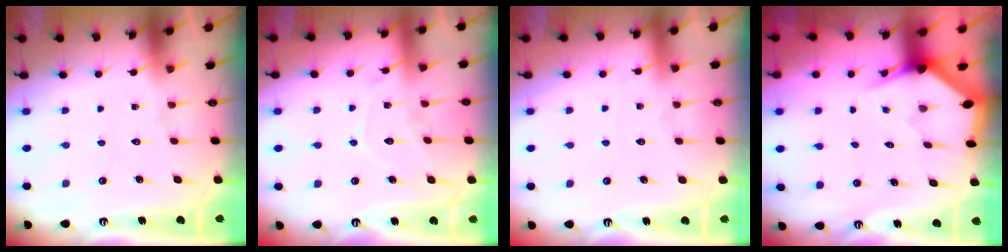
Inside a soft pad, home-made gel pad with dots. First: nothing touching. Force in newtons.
{"total": 9.4, "press": 9.4, "slide": 0.7}
{"total": 1.4, "press": 1.3, "slide": 0.3}
{"total": 3.0, "press": 3.0, "slide": 0.2}